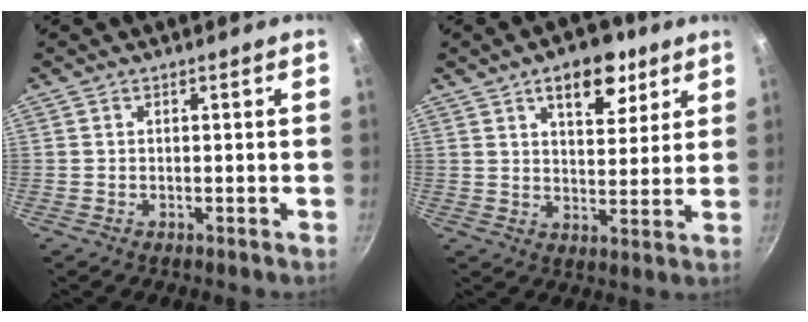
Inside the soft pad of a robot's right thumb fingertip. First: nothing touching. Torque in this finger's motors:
{"motor_torque": [0.40, 0.39, 0.20, 0.03, 0.01]}